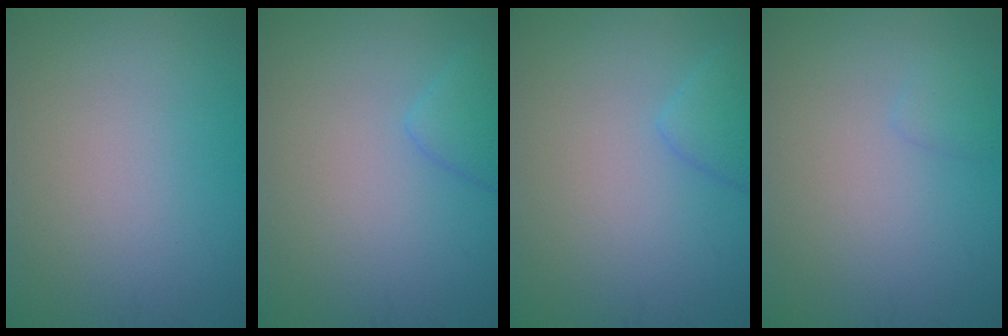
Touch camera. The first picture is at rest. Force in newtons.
{"total": 2.0, "press": 2.0, "slide": 0.1}
{"total": 2.0, "press": 2.0, "slide": 0.1}
{"total": 0.8, "press": 0.8, "slide": 0.1}